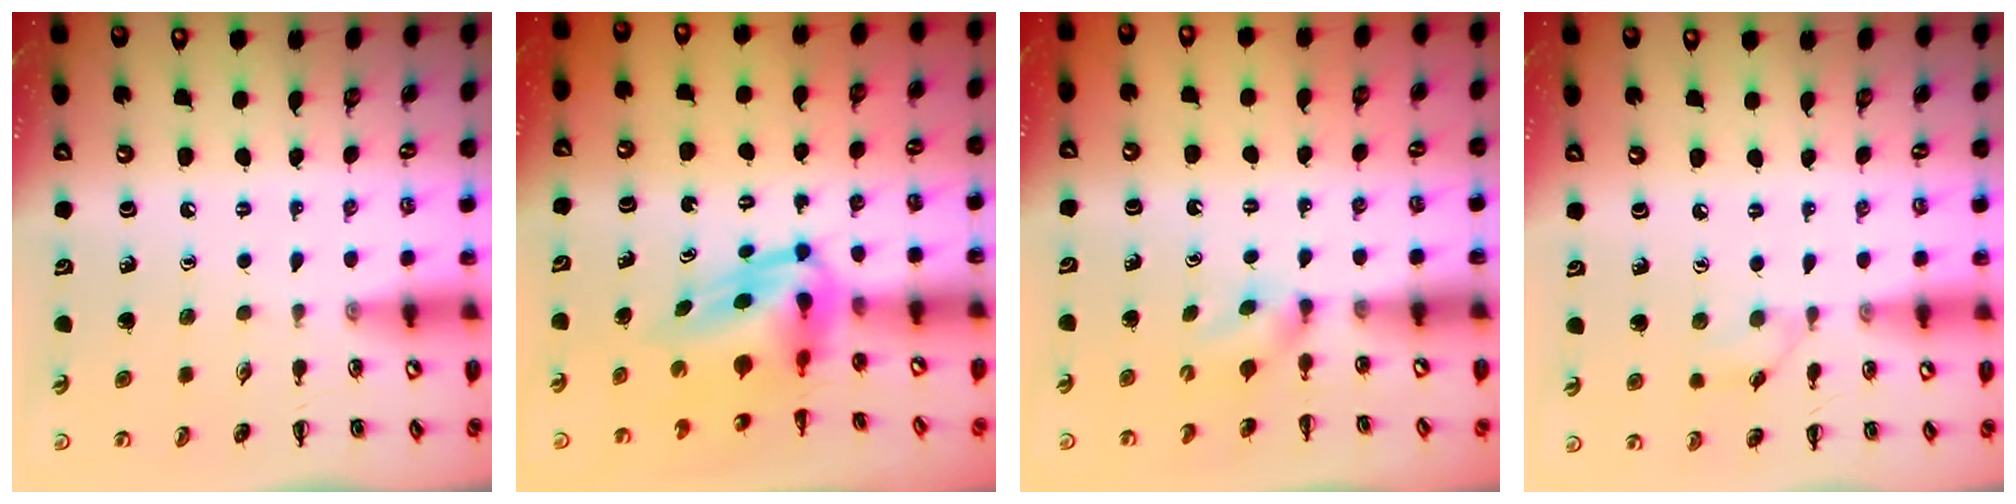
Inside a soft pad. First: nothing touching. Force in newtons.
{"total": 5.0, "press": 4.8, "slide": 1.3}
{"total": 2.9, "press": 2.8, "slide": 0.9}
{"total": 5.8, "press": 5.5, "slide": 1.9}